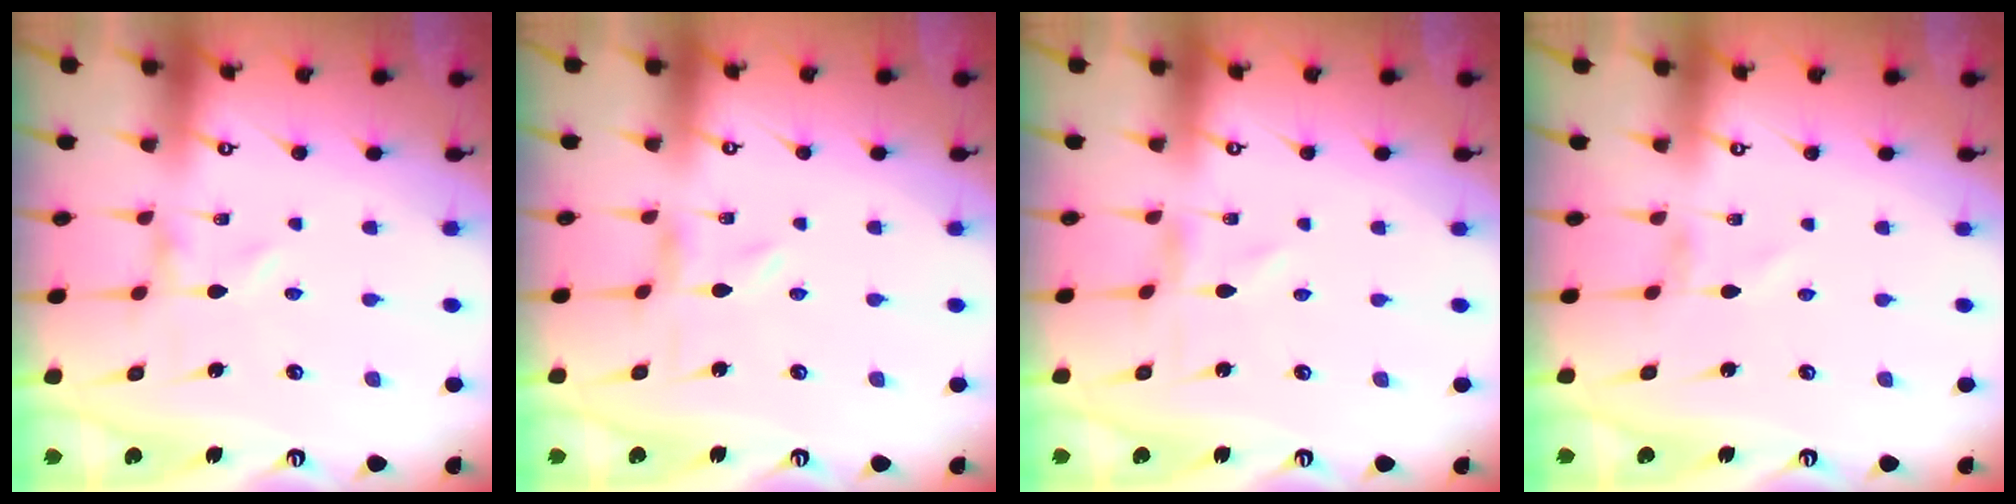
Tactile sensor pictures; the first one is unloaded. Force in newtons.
{"total": 0.0}
{"total": 0.0}
{"total": 0.8, "press": 0.8, "slide": 0.1}